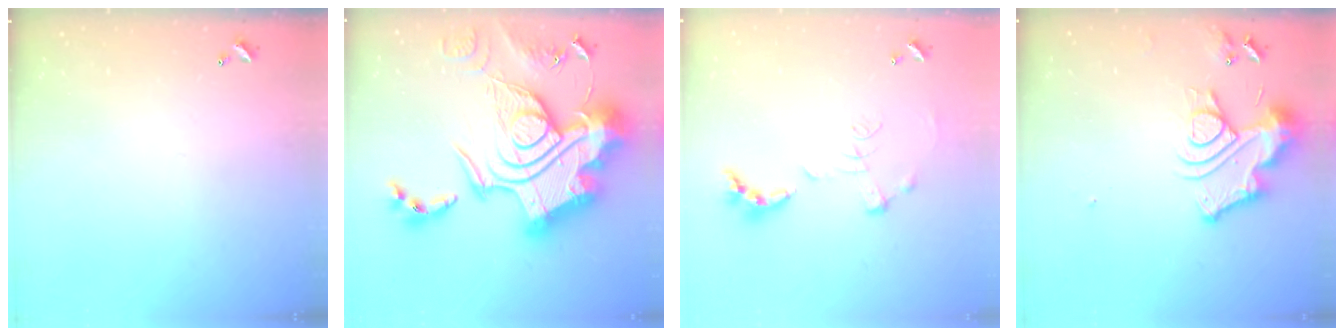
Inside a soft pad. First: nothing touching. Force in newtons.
{"total": 0.6, "press": 0.6, "slide": 0.0}
{"total": 1.1, "press": 1.0, "slide": 0.4}
{"total": 13.0, "press": 12.9, "slide": 1.3}